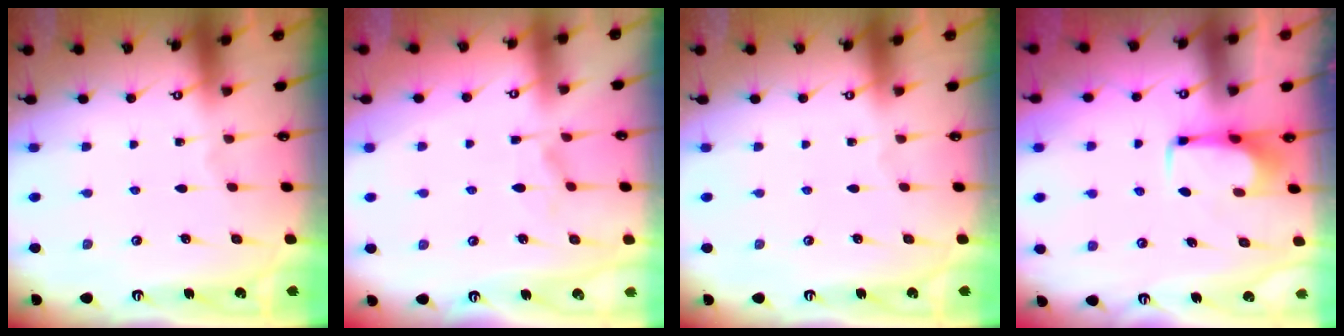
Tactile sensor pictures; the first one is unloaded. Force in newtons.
{"total": 1.6, "press": 1.3, "slide": 0.9}
{"total": 0.0}
{"total": 1.7, "press": 1.6, "slide": 0.4}